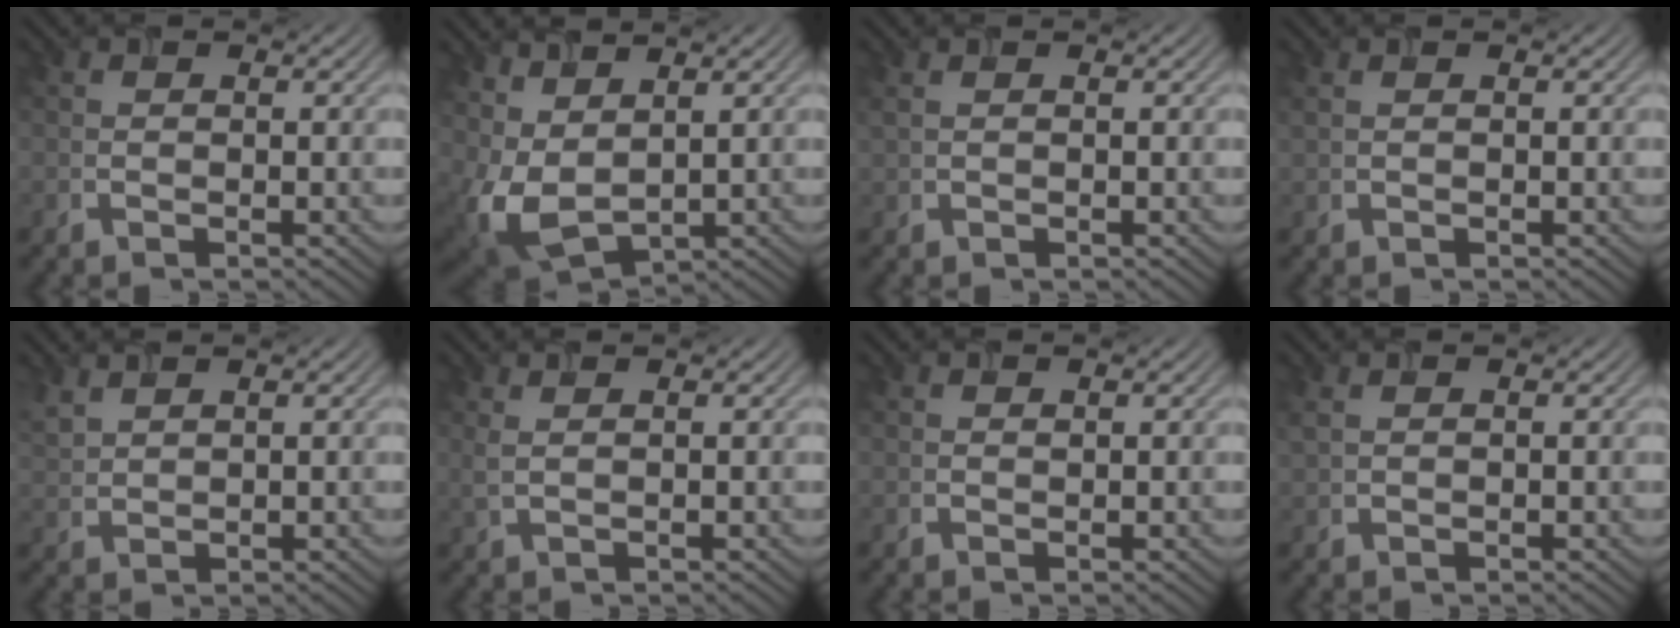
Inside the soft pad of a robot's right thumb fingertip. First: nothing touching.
{"total": 8.2, "force": [2.7, 4.5, 6.2], "torque": [-0.170, -0.011, 0.063]}
{"total": 0.9, "force": [0.5, 0.3, 0.7], "torque": [-0.023, 0.003, 0.012]}
{"total": 0.6, "force": [0.4, 0.2, 0.4], "torque": [-0.013, 0.002, 0.009]}
{"total": 2.6, "force": [2.0, 1.0, 1.3], "torque": [-0.041, 0.005, 0.049]}
{"total": 1.5, "force": [0.8, 0.4, 1.2], "torque": [-0.032, -0.001, 0.019]}
{"total": 0.0}
{"total": 1.3, "force": [0.8, 0.6, 0.8], "torque": [-0.027, 0.003, 0.018]}